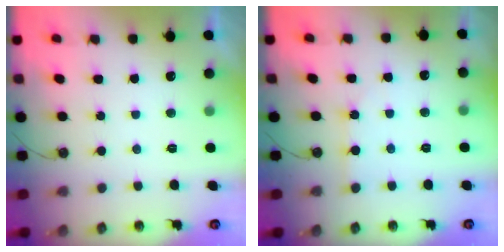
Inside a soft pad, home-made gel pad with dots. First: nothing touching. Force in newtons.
{"total": 2.9, "press": 2.9, "slide": 0.3}